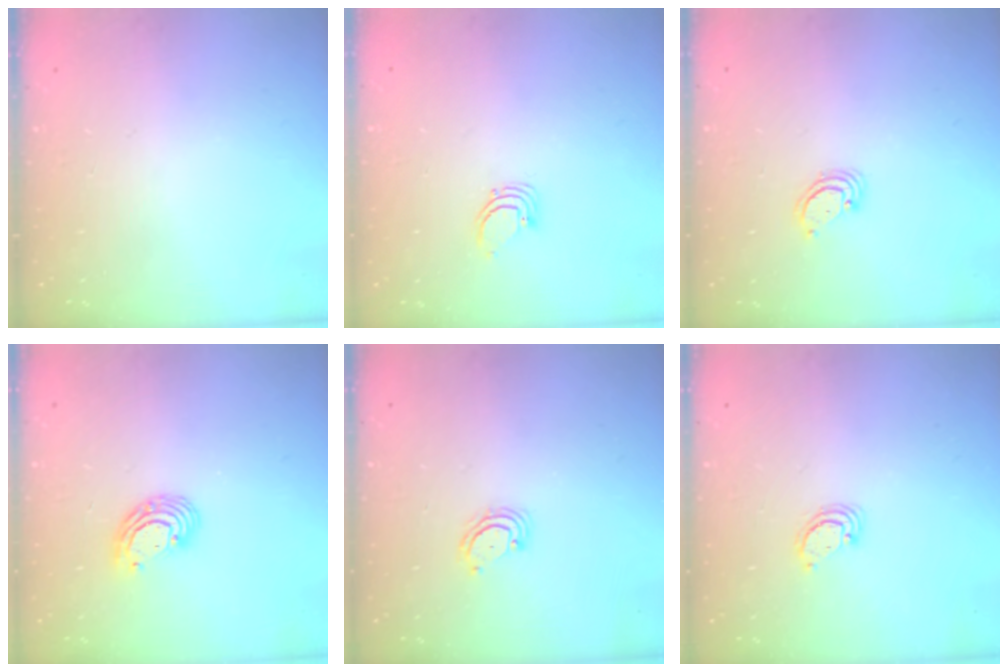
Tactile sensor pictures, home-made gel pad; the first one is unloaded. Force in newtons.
{"total": 2.3, "press": 2.3, "slide": 0.1}
{"total": 2.6, "press": 2.6, "slide": 0.2}
{"total": 7.2, "press": 7.2, "slide": 1.0}
{"total": 3.6, "press": 3.6, "slide": 0.4}
{"total": 2.6, "press": 2.6, "slide": 0.3}